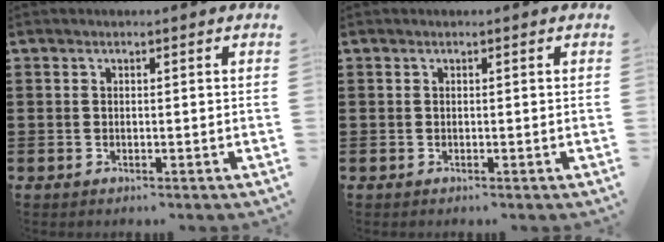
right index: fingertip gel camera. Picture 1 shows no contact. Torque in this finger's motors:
{"motor_torque": [-0.63, 1.51, 0.00, 0.00]}